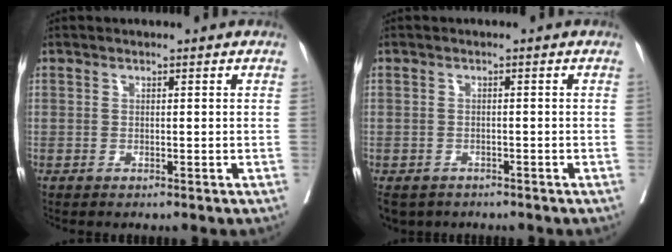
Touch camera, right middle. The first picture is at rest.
{"total": 5.3, "force": [-3.8, 3.5, 1.3], "torque": [-0.025, -0.006, -0.054]}